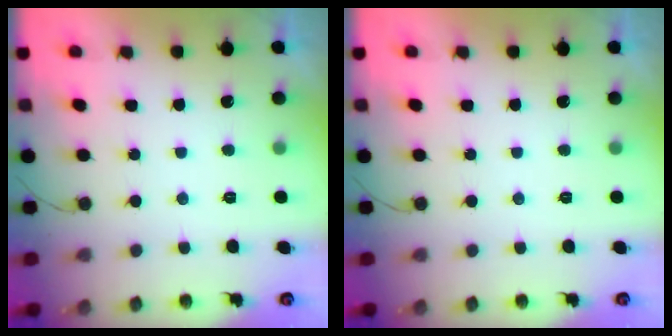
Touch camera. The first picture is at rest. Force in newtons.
{"total": 0.0}